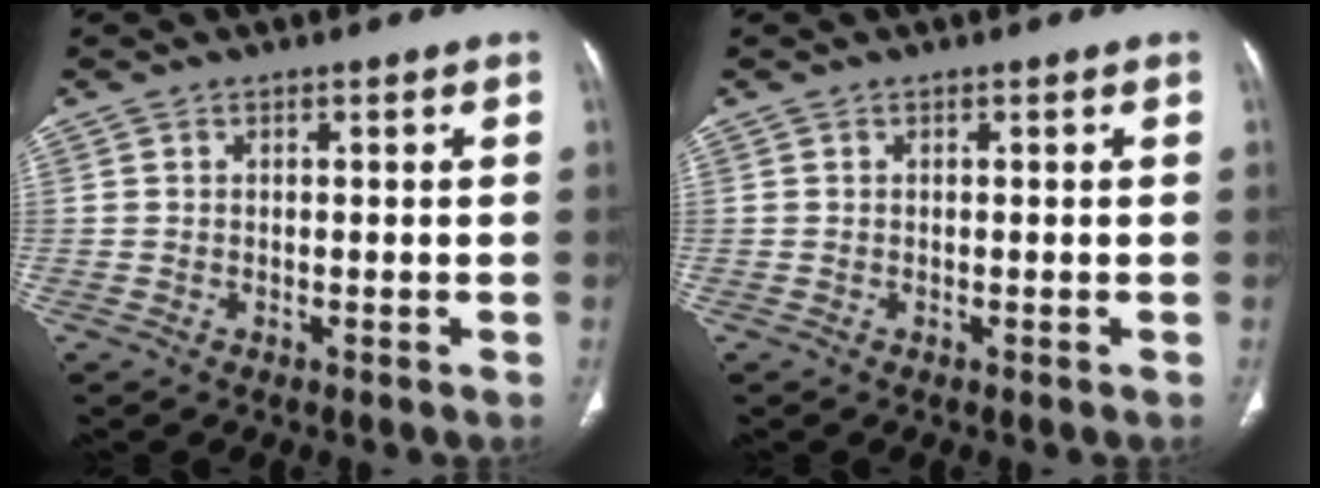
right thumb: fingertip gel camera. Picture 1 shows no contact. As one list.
[{"total": 0.0}]